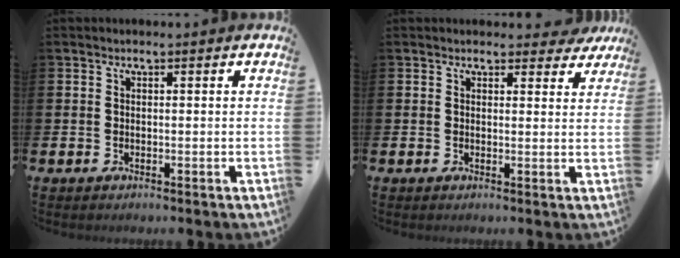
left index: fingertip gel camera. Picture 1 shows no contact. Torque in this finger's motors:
{"motor_torque": [0.69, -0.63, 0.58, 0.03]}